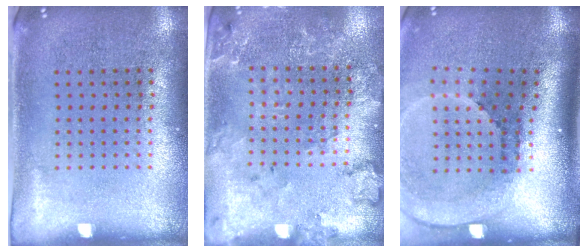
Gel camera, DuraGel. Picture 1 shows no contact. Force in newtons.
{"total": 1.9, "press": 1.9, "slide": 0.2}
{"total": 2.6, "press": 1.8, "slide": 1.8}